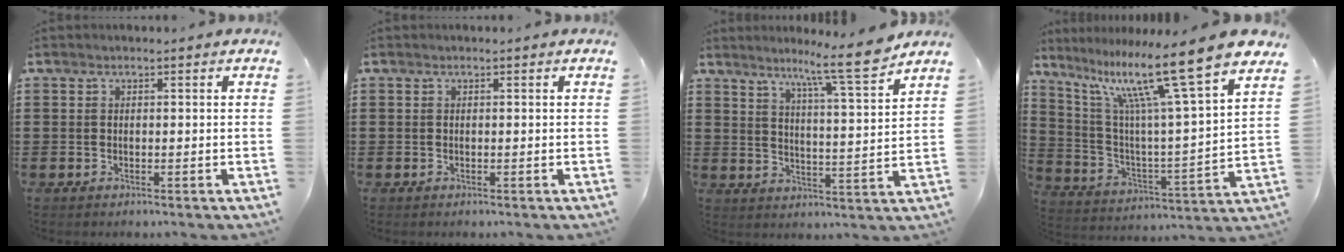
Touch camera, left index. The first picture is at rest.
{"total": 0.0}
{"total": 9.0, "force": [7.2, -0.5, 5.3], "torque": [-0.099, -0.043, 0.116]}
{"total": 15.3, "force": [11.3, 0.6, 10.4], "torque": [-0.218, -0.075, 0.177]}